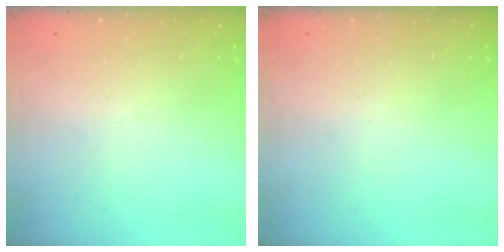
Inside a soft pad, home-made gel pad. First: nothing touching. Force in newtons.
{"total": 0.0}